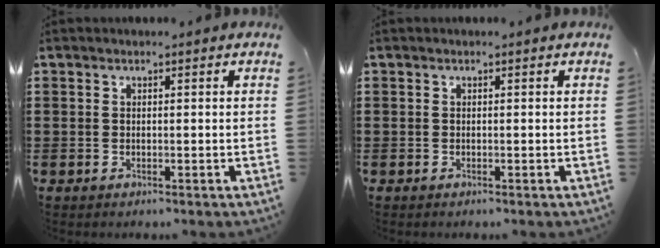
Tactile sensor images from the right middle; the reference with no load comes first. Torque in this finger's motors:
{"motor_torque": [0.04, -0.04, -0.01, 0.02]}